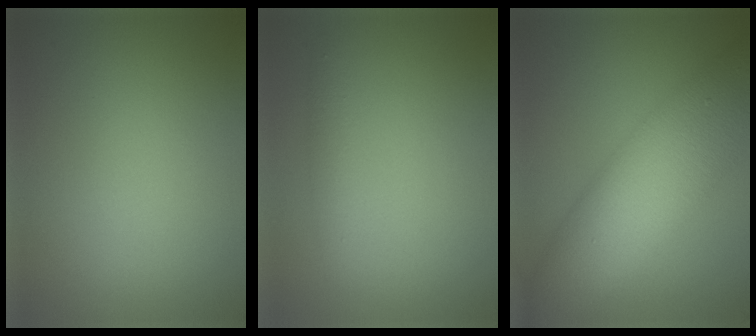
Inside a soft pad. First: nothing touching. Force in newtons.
{"total": 1.3, "press": 1.3, "slide": 0.0}
{"total": 10.9, "press": 10.9, "slide": 0.3}